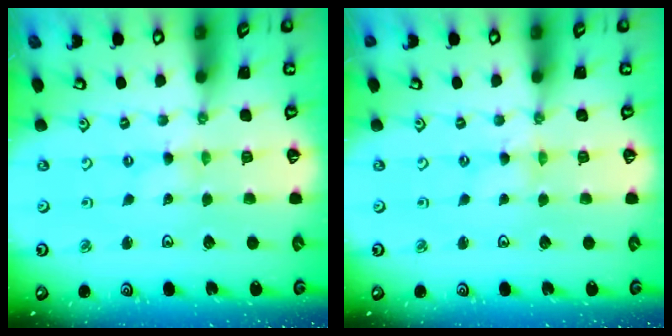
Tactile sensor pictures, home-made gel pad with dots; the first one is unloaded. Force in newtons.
{"total": 0.0}